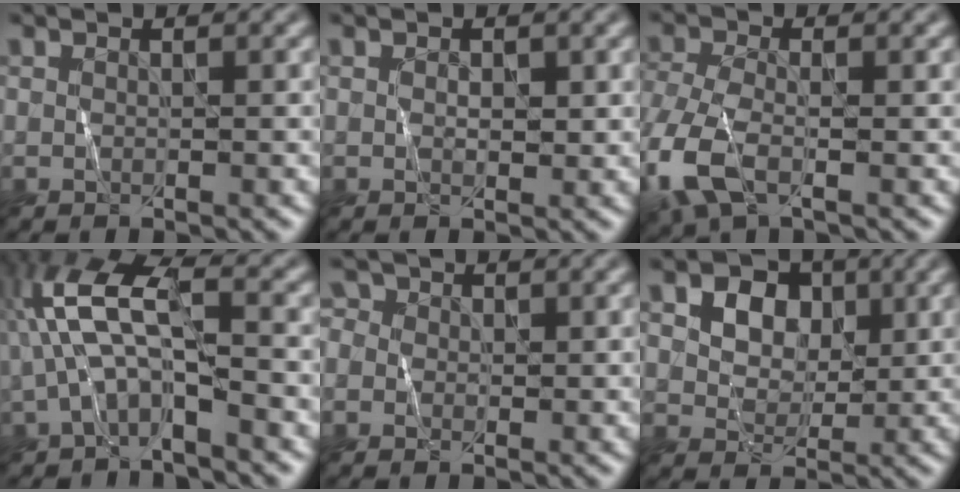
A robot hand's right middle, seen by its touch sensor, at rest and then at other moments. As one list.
[{"total": 0.9, "force": [0.4, 0.6, 0.5], "torque": [-0.008, 0.003, 0.009]}, {"total": 5.6, "force": [-2.3, 3.1, 4.1], "torque": [-0.115, -0.004, -0.055]}, {"total": 5.9, "force": [-1.2, 2.2, 5.4], "torque": [-0.110, 0.030, -0.030]}, {"total": 1.6, "force": [0.2, 1.6, 0.3], "torque": [-0.004, 0.014, -0.007]}, {"total": 6.2, "force": [3.1, 4.4, 3.1], "torque": [-0.058, 0.019, 0.040]}]